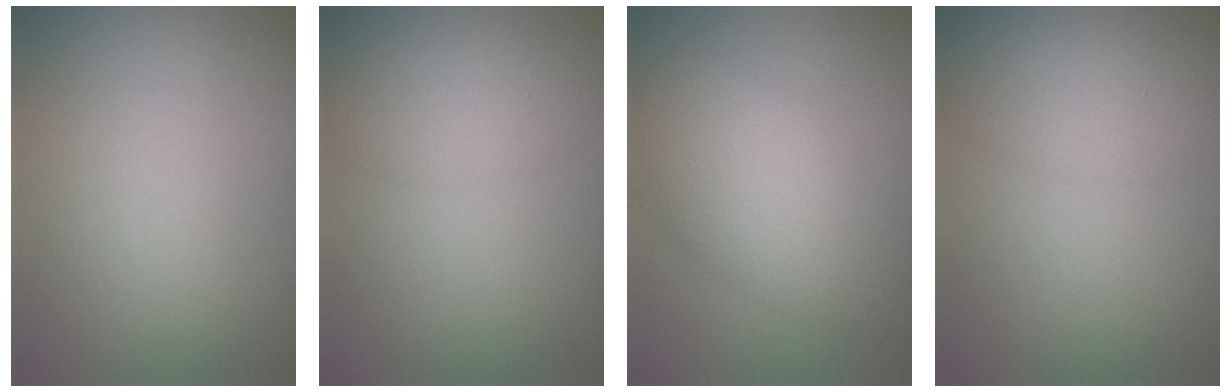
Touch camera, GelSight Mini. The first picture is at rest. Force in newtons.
{"total": 1.8, "press": 1.8, "slide": 0.2}
{"total": 6.7, "press": 6.7, "slide": 0.1}
{"total": 3.0, "press": 3.0, "slide": 0.1}